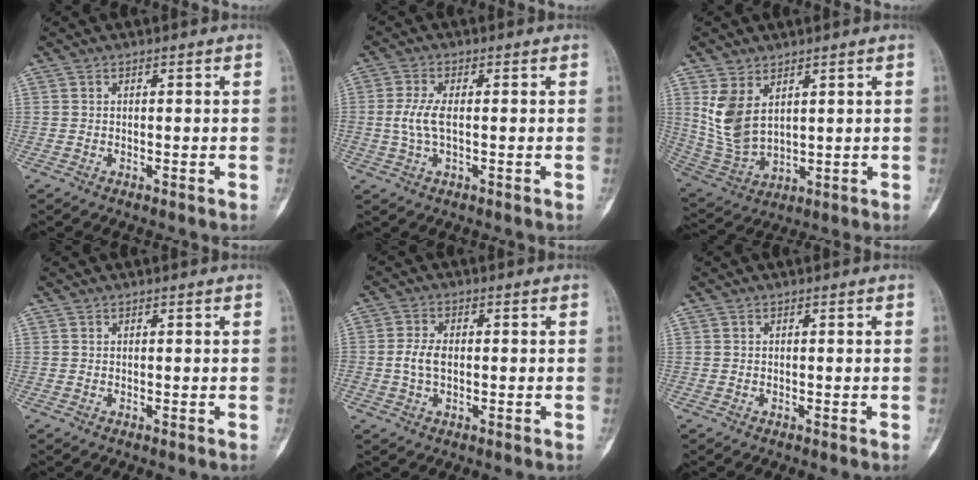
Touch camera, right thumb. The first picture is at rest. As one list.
[{"total": 4.9, "force": [0.0, 2.1, 4.4], "torque": [-0.109, 0.003, -0.001]}, {"total": 9.7, "force": [3.6, 5.7, 6.9], "torque": [-0.136, -0.020, 0.093]}, {"total": 0.0}, {"total": 4.1, "force": [-0.1, 2.6, 3.3], "torque": [-0.069, 0.006, -0.003]}, {"total": 0.0}]